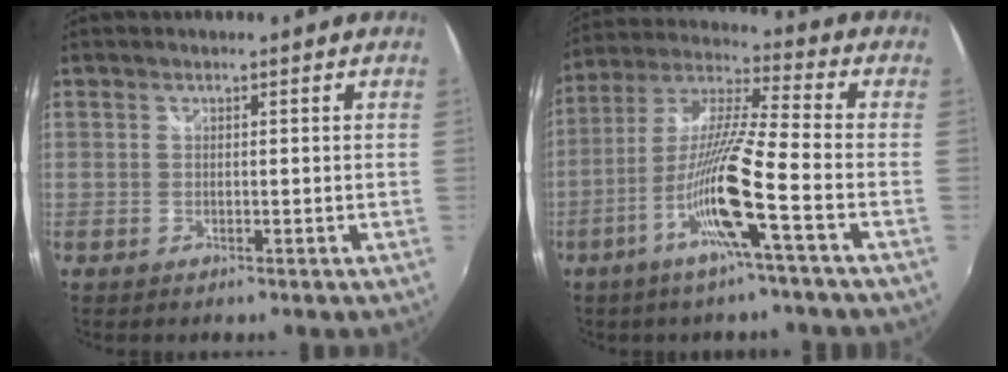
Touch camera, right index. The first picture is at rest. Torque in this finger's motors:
{"motor_torque": [1.94, 0.19, 0.54, 0.13]}